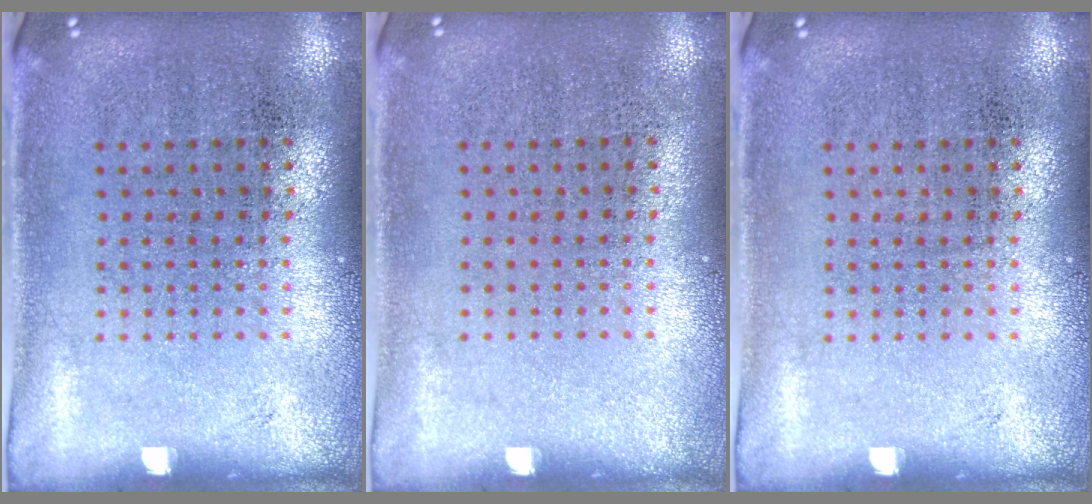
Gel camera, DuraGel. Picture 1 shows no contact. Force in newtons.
{"total": 0.0}
{"total": 0.0}